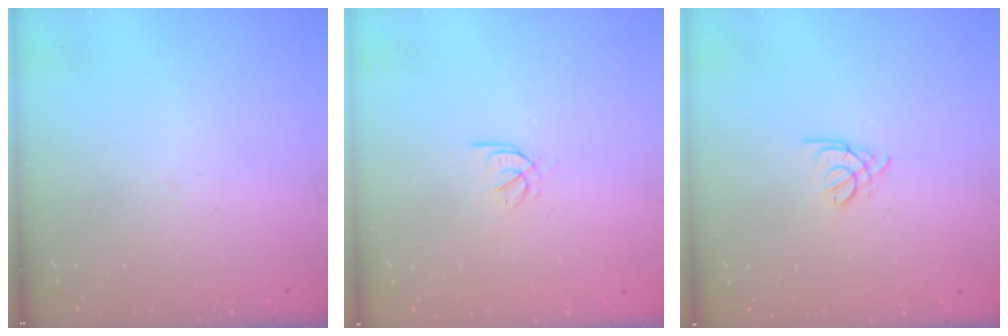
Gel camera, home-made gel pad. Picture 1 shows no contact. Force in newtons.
{"total": 2.1, "press": 2.0, "slide": 0.5}
{"total": 1.8, "press": 1.7, "slide": 0.5}